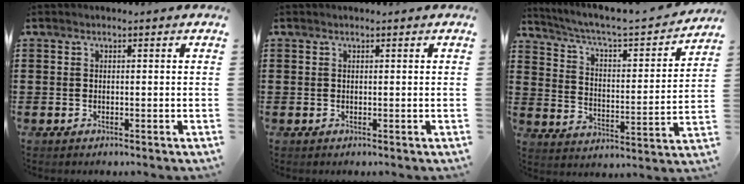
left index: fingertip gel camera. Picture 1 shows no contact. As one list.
[{"total": 0.0}, {"total": 4.2, "force": [3.5, 0.6, 2.2], "torque": [-0.064, -0.036, 0.047]}]